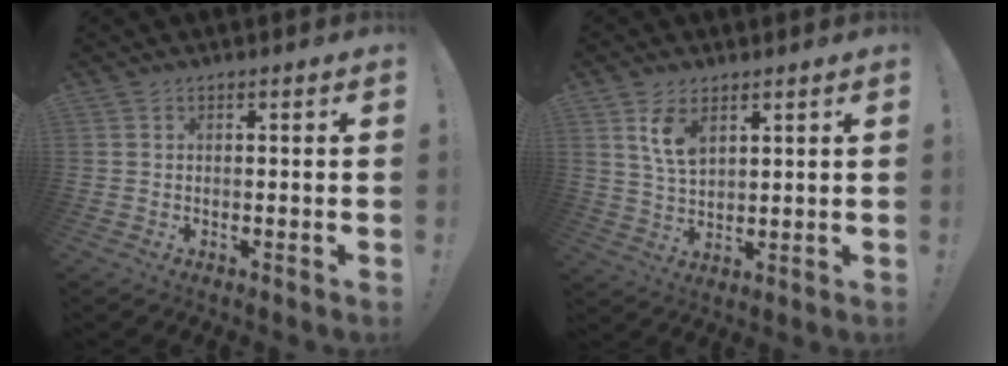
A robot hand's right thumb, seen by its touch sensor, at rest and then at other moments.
{"total": 7.3, "force": [4.1, 4.0, 4.6], "torque": [-0.085, -0.014, 0.076]}